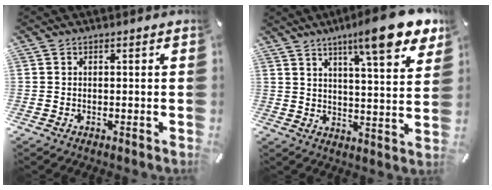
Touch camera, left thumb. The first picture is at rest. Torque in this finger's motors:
{"motor_torque": [0.53, 0.51, 1.41, -1.35, 0.24]}